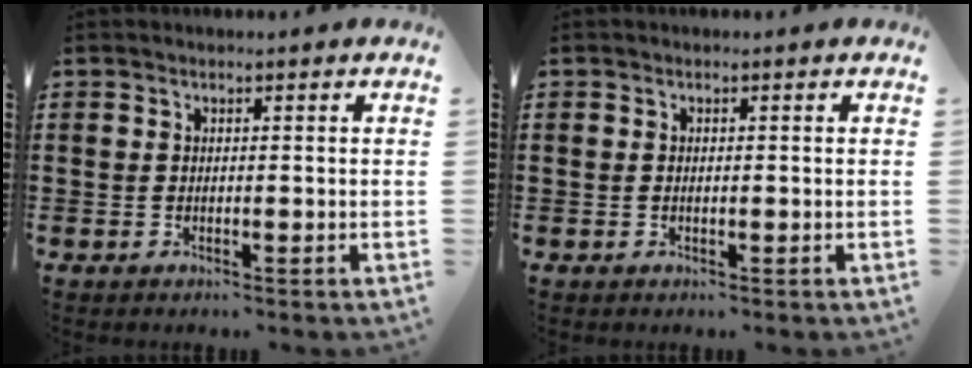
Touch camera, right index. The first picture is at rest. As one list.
[{"total": 0.0}]